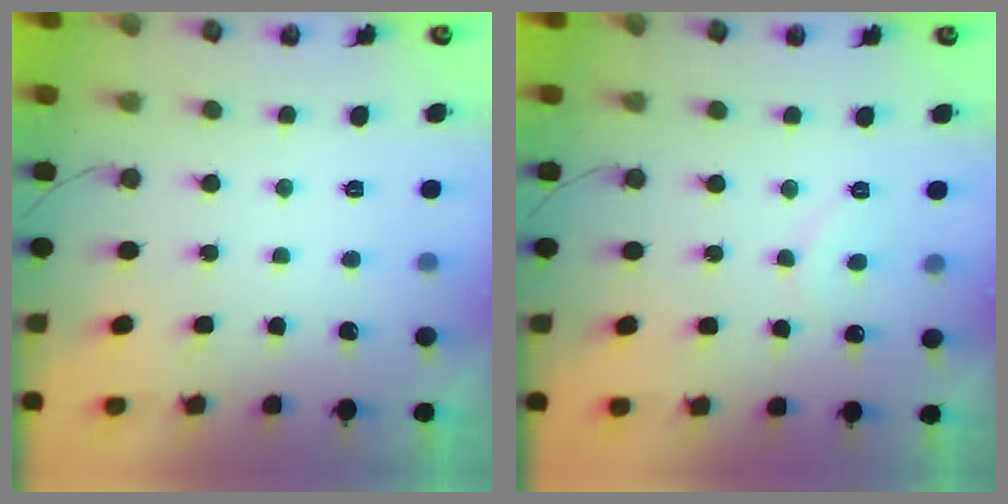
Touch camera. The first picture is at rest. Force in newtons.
{"total": 6.5, "press": 6.4, "slide": 0.6}